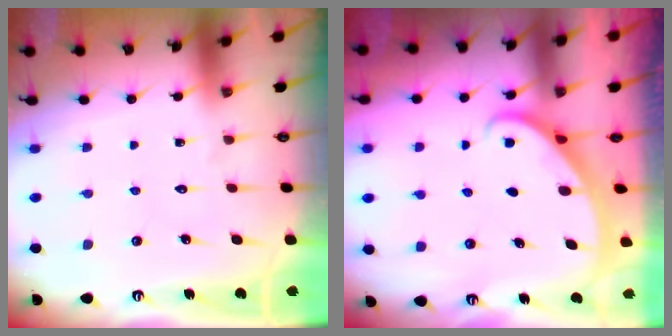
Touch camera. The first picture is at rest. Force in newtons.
{"total": 2.0, "press": 2.0, "slide": 0.1}